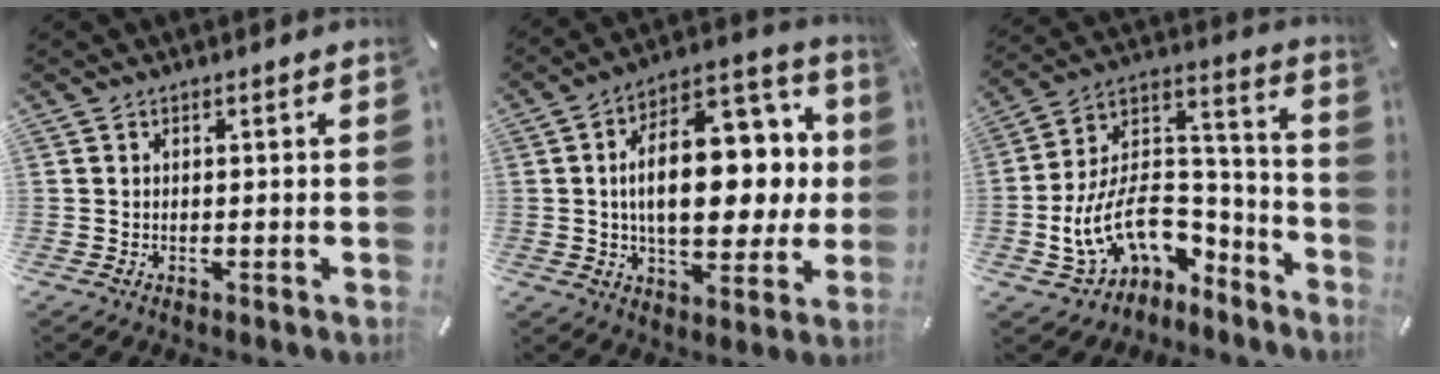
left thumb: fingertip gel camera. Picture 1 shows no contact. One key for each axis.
{"total": 21.9, "fx": 2.6, "fy": 12.2, "fz": 18.0, "tx": -0.279, "ty": -0.009, "tz": 0.043}
{"total": 15.0, "fx": -4.9, "fy": 11.0, "fz": 9.1, "tx": -0.160, "ty": -0.001, "tz": -0.078}